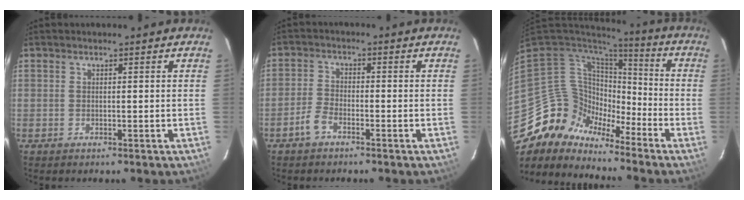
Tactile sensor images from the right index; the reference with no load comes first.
{"total": 3.5, "force": [-2.5, 1.5, 1.9], "torque": [-0.054, 0.007, -0.052]}
{"total": 10.8, "force": [-9.3, 5.4, 0.5], "torque": [-0.017, 0.036, -0.189]}